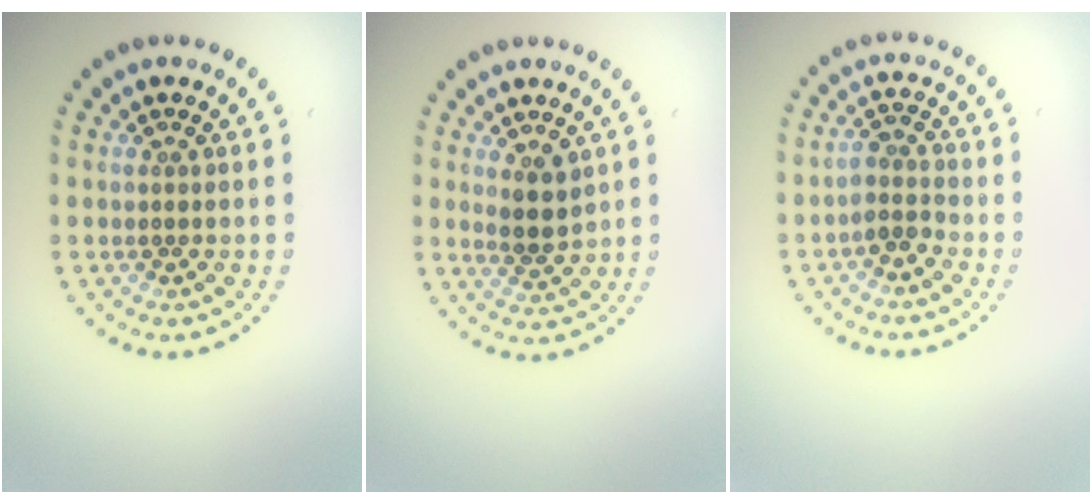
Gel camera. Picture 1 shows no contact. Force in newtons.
{"total": 2.5, "press": 2.2, "slide": 1.3}
{"total": 1.8, "press": 1.5, "slide": 1.0}